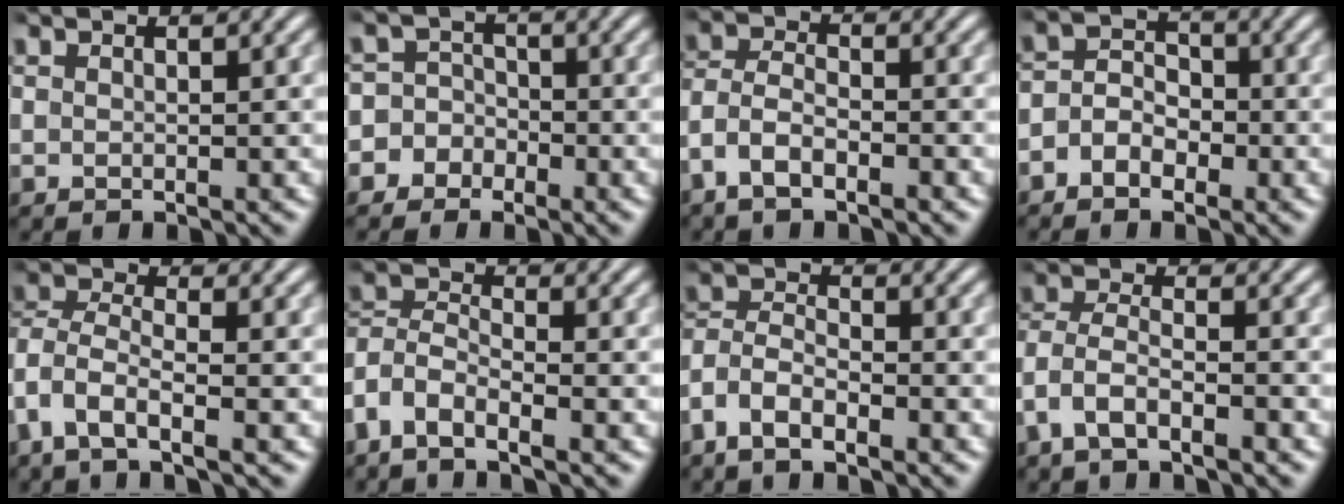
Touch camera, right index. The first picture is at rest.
{"total": 6.9, "force": [-2.5, 6.3, 1.3], "torque": [-0.041, -0.013, -0.052]}
{"total": 4.5, "force": [-1.6, 3.6, 2.2], "torque": [-0.067, -0.013, -0.030]}
{"total": 4.4, "force": [-1.7, 3.6, 1.9], "torque": [-0.026, 0.004, -0.042]}
{"total": 5.6, "force": [-1.0, 4.5, 3.3], "torque": [-0.107, -0.023, -0.017]}
{"total": 7.4, "force": [-2.3, 6.5, 2.6], "torque": [-0.090, -0.024, -0.052]}
{"total": 6.0, "force": [-1.9, 5.2, 2.4], "torque": [-0.077, -0.015, -0.043]}
{"total": 4.0, "force": [-1.5, 3.2, 2.0], "torque": [-0.069, -0.020, -0.025]}